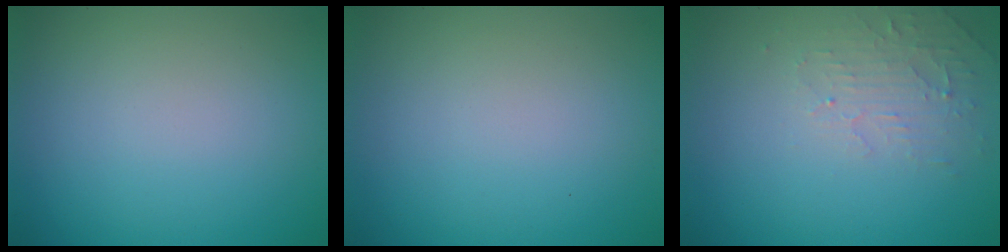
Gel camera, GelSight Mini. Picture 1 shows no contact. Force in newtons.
{"total": 0.0}
{"total": 2.4, "press": 2.3, "slide": 0.5}